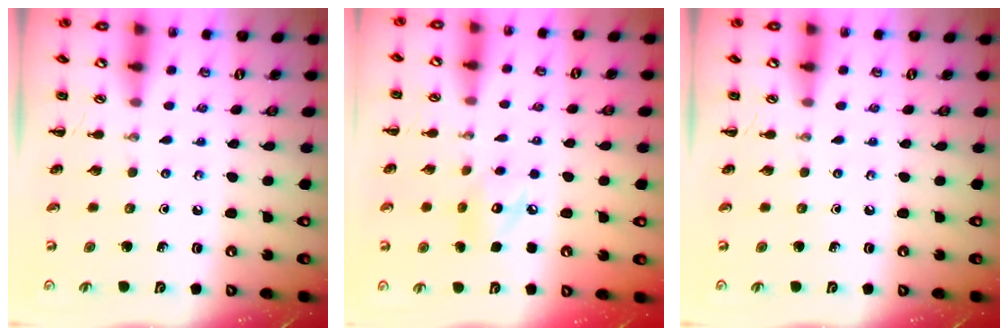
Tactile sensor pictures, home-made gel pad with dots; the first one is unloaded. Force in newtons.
{"total": 6.7, "press": 6.6, "slide": 1.0}
{"total": 0.0}